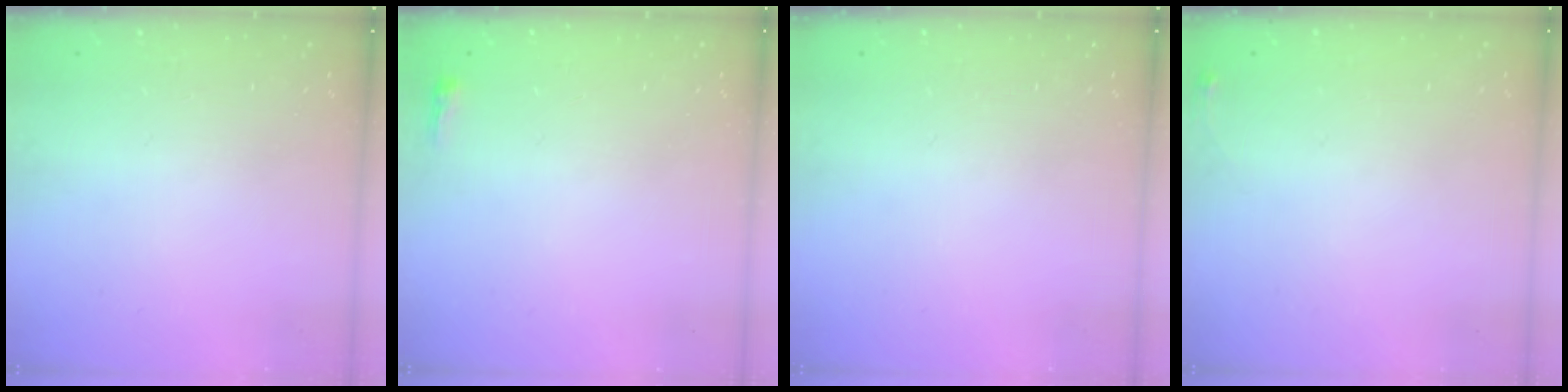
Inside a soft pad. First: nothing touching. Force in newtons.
{"total": 2.3, "press": 2.2, "slide": 0.7}
{"total": 0.0}
{"total": 3.4, "press": 3.4, "slide": 0.5}